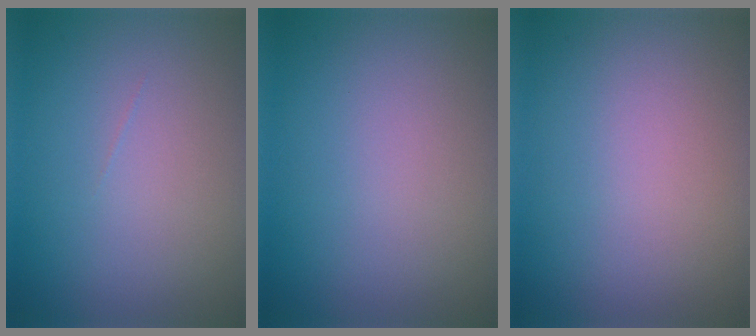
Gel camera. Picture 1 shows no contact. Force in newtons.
{"total": 0.0}
{"total": 0.0}